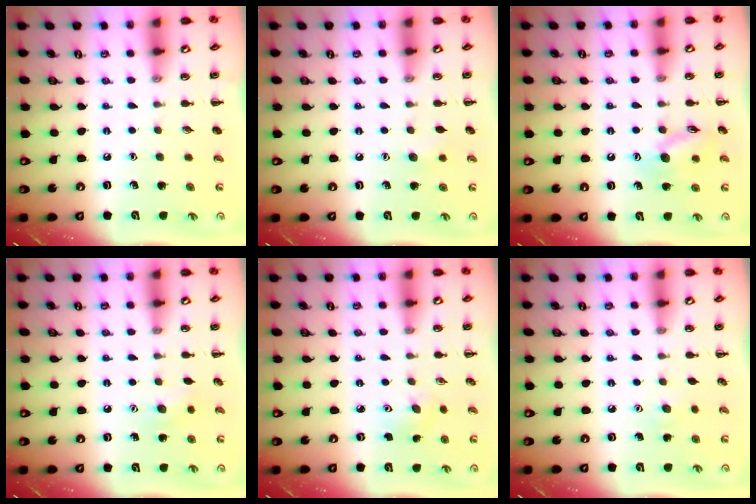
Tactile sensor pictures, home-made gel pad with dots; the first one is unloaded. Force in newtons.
{"total": 5.2, "press": 5.0, "slide": 1.3}
{"total": 11.2, "press": 11.1, "slide": 1.7}
{"total": 6.5, "press": 6.3, "slide": 1.6}
{"total": 4.7, "press": 4.5, "slide": 1.3}
{"total": 4.2, "press": 4.1, "slide": 0.9}